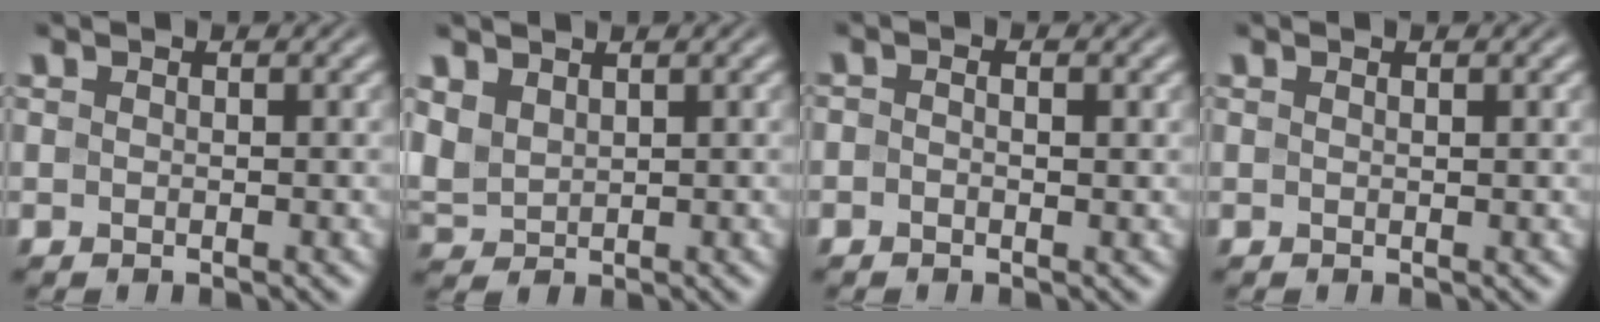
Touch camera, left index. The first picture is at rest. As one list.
[{"total": 2.7, "force": [1.5, 1.6, 1.5], "torque": [-0.047, 0.004, 0.035]}, {"total": 1.1, "force": [-0.1, 0.4, 1.0], "torque": [-0.020, -0.002, -0.007]}, {"total": 0.7, "force": [0.3, 0.1, 0.6], "torque": [-0.007, 0.004, 0.003]}]